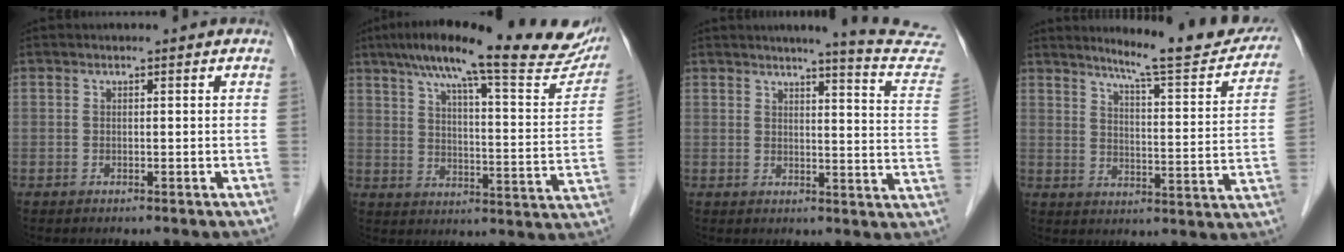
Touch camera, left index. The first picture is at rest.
{"total": 27.3, "force": [22.1, 3.9, 15.5], "torque": [-0.229, -0.007, 0.279]}
{"total": 13.1, "force": [12.6, -1.5, 3.3], "torque": [-0.035, -0.095, 0.122]}
{"total": 16.0, "force": [14.4, 1.2, 7.0], "torque": [-0.090, -0.041, 0.181]}